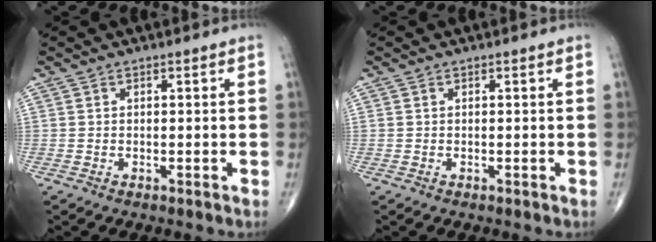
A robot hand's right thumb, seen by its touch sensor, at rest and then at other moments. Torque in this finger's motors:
{"motor_torque": [0.04, -0.02, 0.01, 0.14, -0.05]}